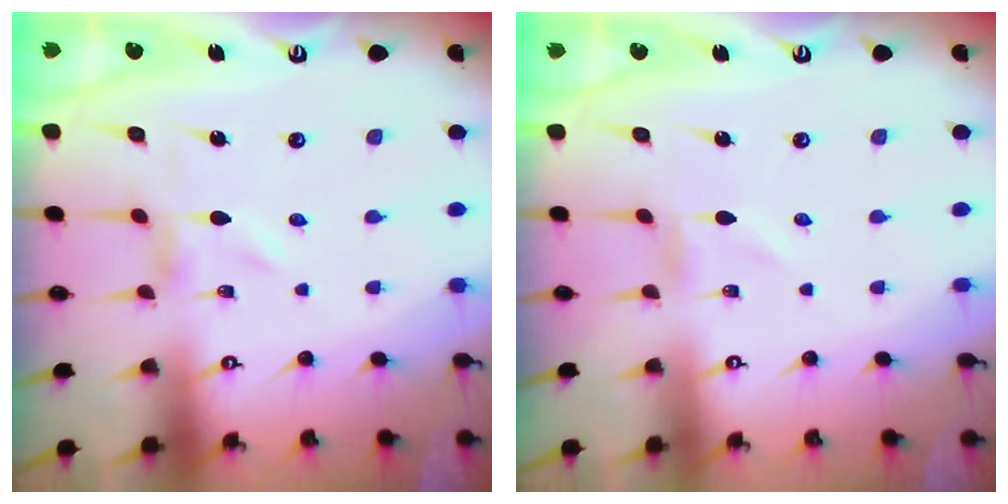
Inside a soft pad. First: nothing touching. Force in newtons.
{"total": 0.7, "press": 0.7, "slide": 0.1}